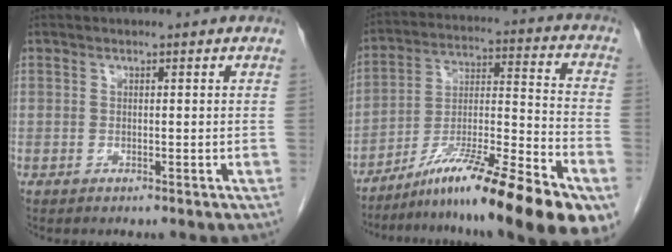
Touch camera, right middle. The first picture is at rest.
{"total": 20.3, "force": [-14.3, 0.5, 14.4], "torque": [-0.197, -0.010, -0.242]}